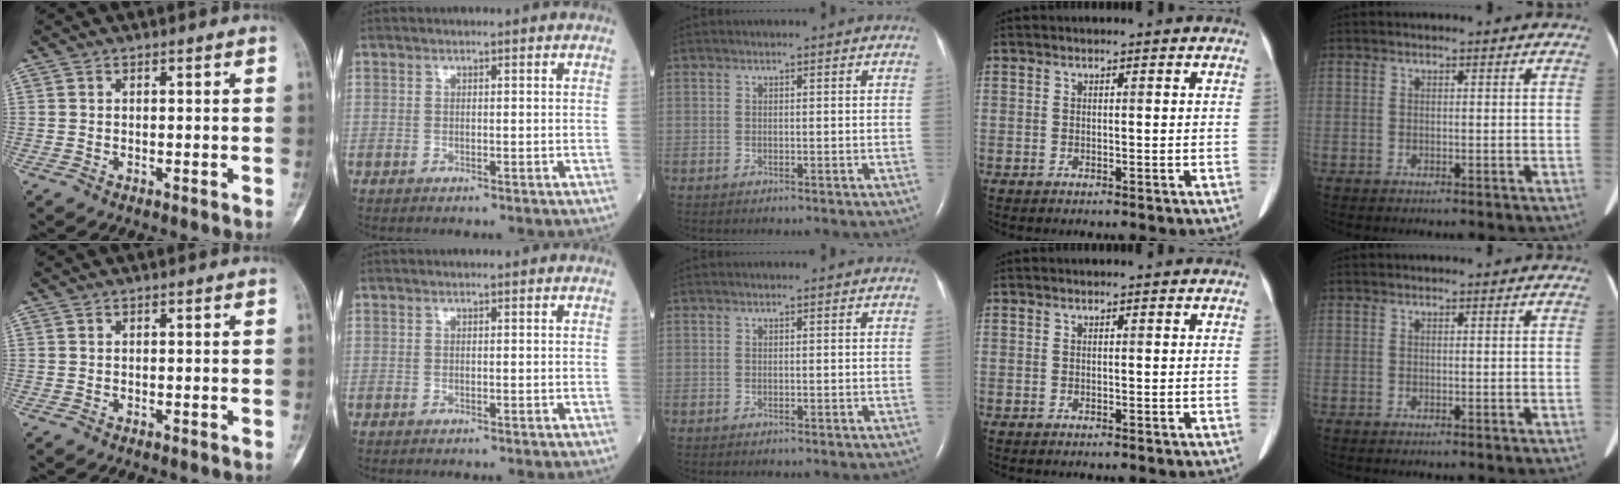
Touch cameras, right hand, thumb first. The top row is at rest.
{}